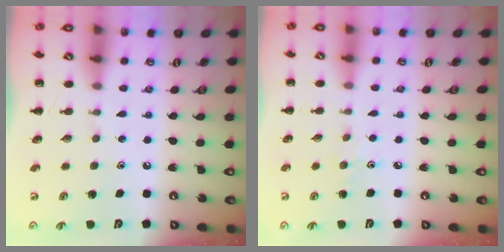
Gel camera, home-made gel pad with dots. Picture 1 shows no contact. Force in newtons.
{"total": 3.1, "press": 2.8, "slide": 1.2}